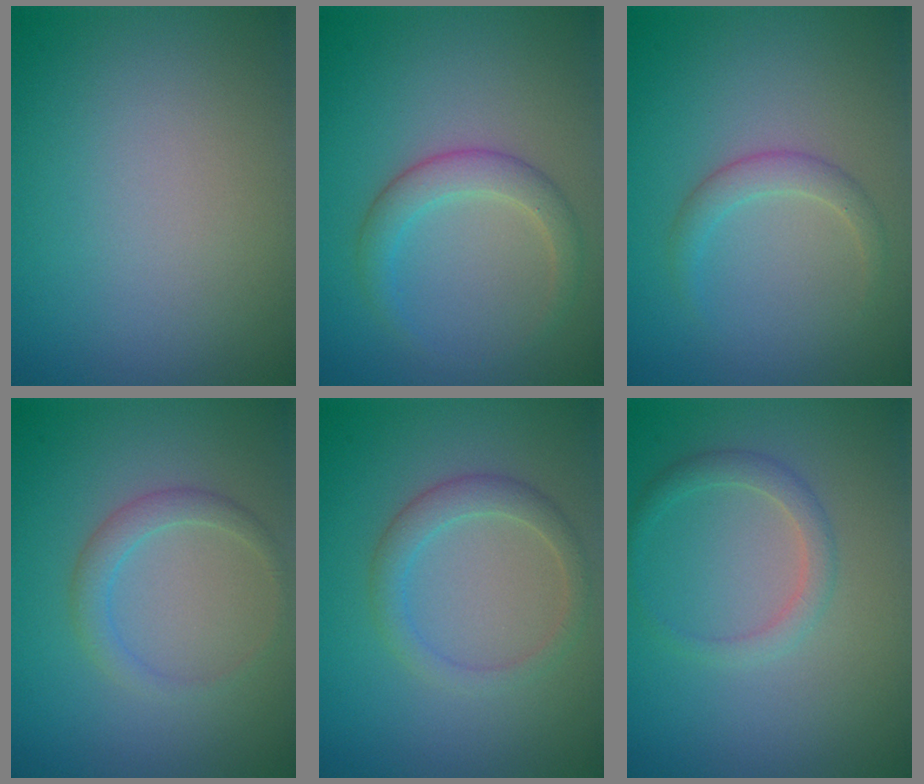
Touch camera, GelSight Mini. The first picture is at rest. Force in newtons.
{"total": 2.6, "press": 2.6, "slide": 0.1}
{"total": 1.7, "press": 1.7, "slide": 0.1}
{"total": 1.8, "press": 1.8, "slide": 0.2}
{"total": 2.4, "press": 2.4, "slide": 0.0}
{"total": 1.7, "press": 1.7, "slide": 0.1}